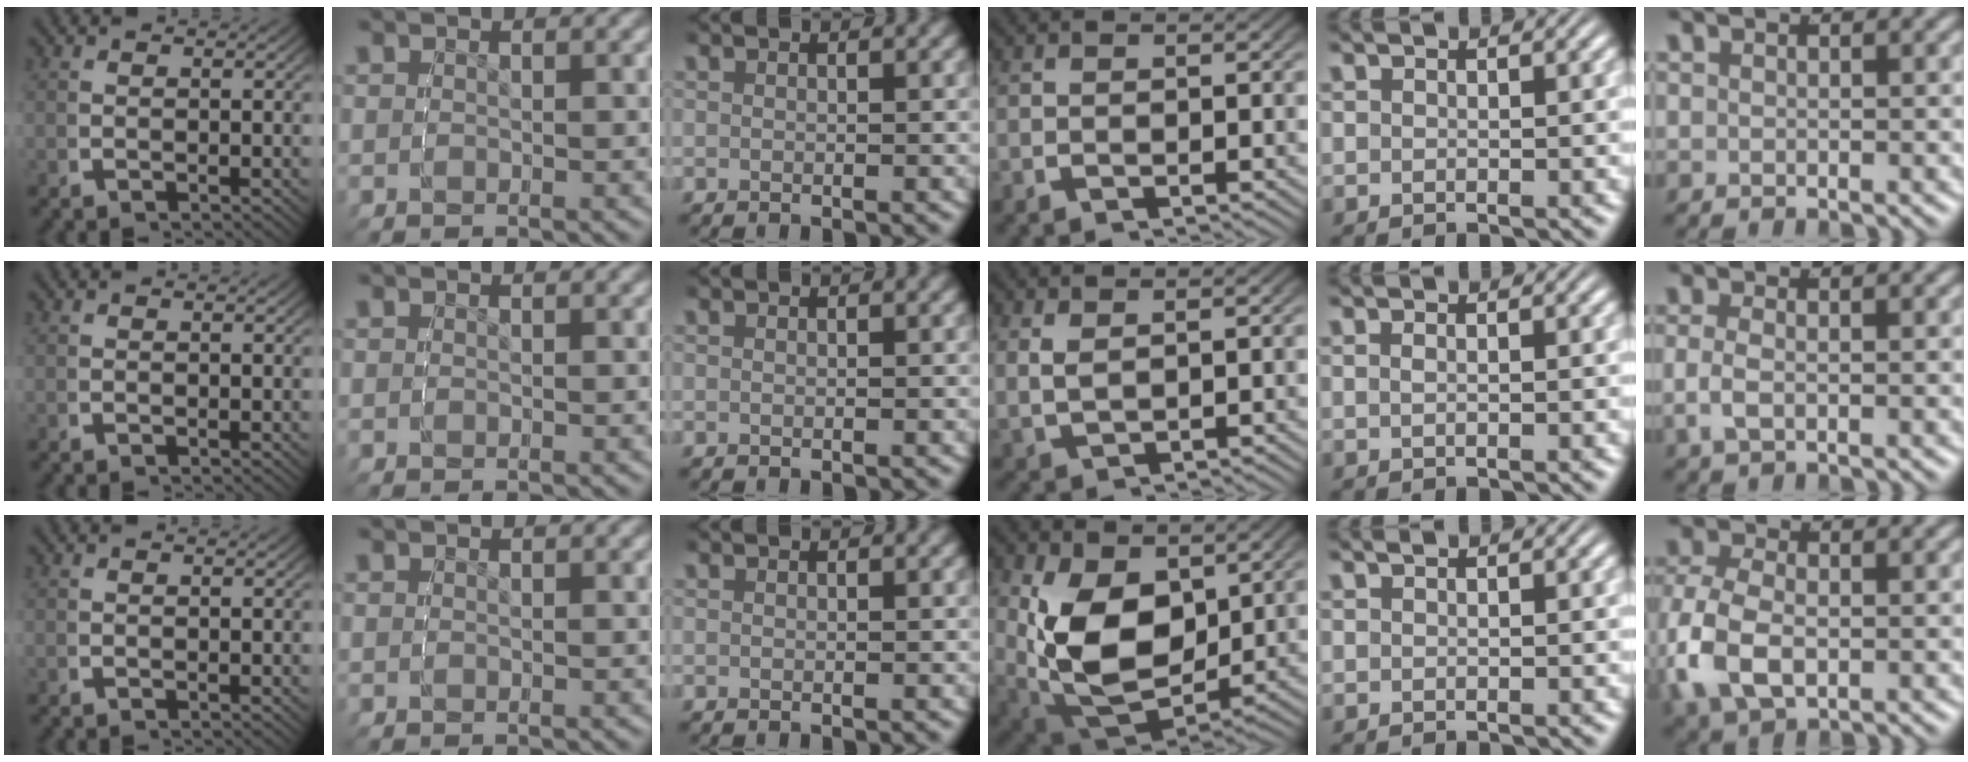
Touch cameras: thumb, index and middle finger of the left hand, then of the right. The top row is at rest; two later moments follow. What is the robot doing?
{"motion": "grasp_and_lifting", "object": "sponge"}